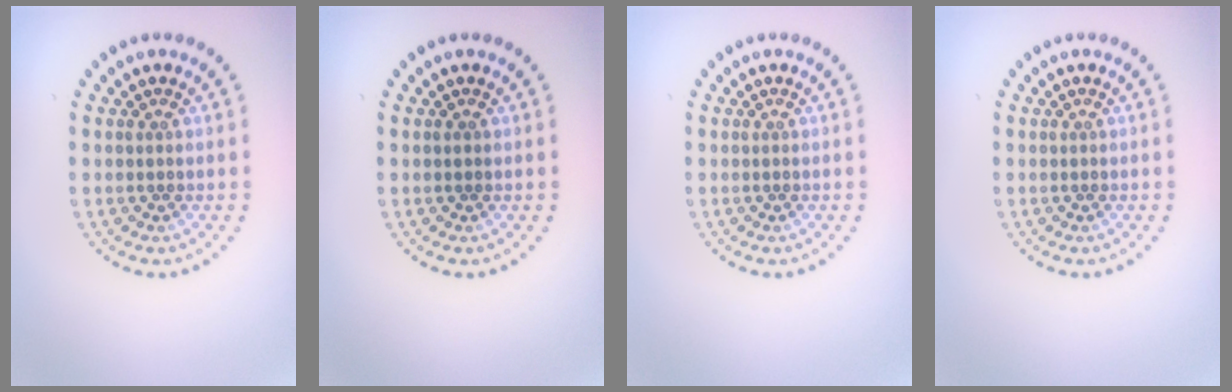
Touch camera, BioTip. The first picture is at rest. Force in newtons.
{"total": 0.5, "press": 0.5, "slide": 0.1}
{"total": 0.0}
{"total": 0.0}